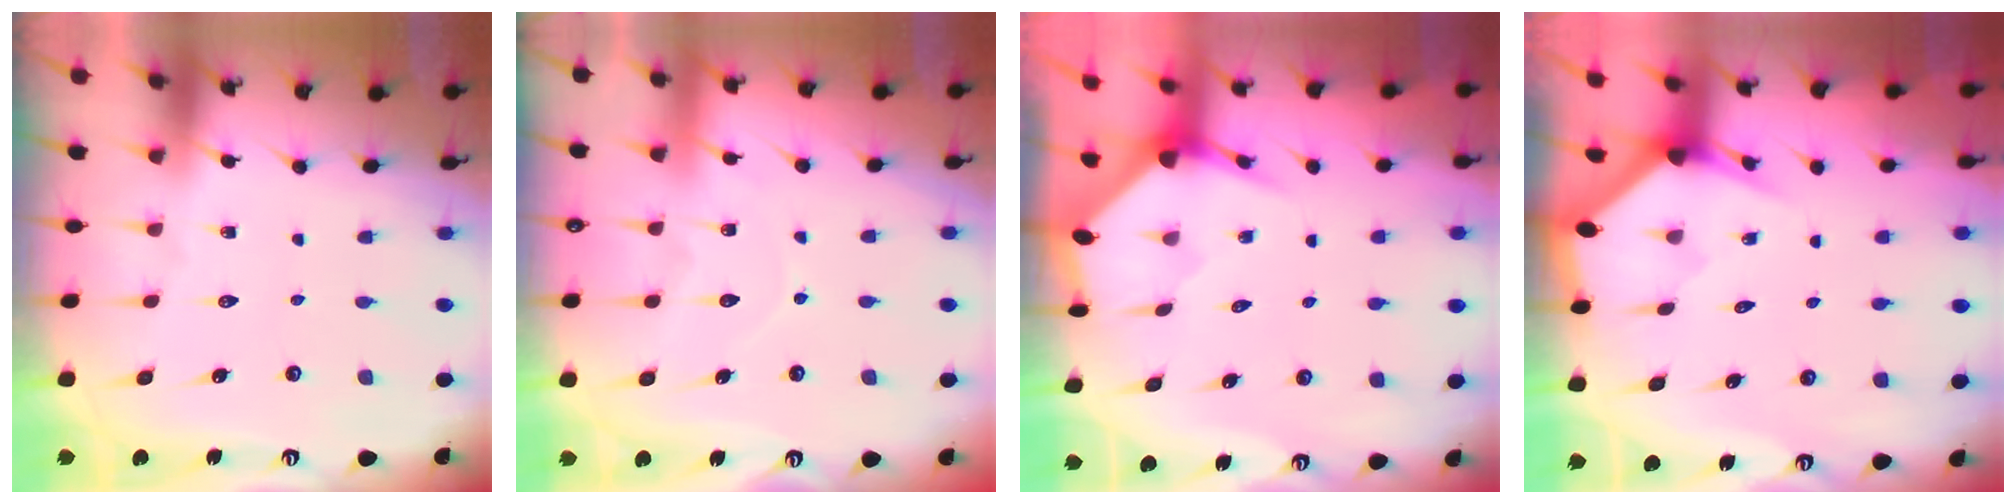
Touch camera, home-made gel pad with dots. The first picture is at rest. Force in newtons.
{"total": 6.0, "press": 6.0, "slide": 0.7}
{"total": 3.3, "press": 3.3, "slide": 0.1}
{"total": 2.2, "press": 2.2, "slide": 0.1}